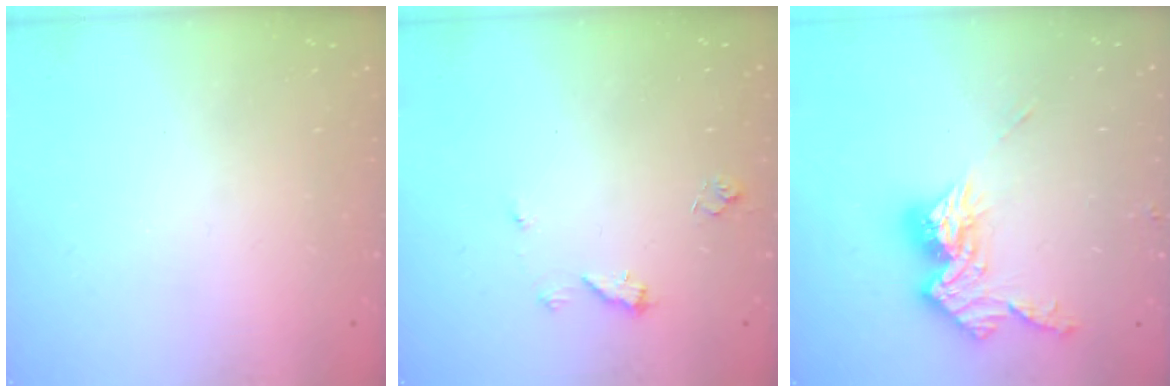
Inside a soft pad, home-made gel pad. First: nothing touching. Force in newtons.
{"total": 7.0, "press": 7.0, "slide": 0.7}
{"total": 12.8, "press": 12.7, "slide": 1.1}